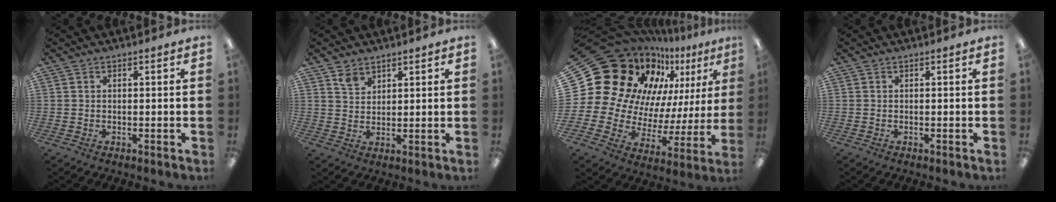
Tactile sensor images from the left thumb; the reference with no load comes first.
{"total": 3.7, "force": [2.8, 2.3, 0.9], "torque": [-0.006, -0.016, 0.053]}
{"total": 22.8, "force": [14.3, 15.3, 9.0], "torque": [-0.157, -0.132, 0.294]}
{"total": 0.0}